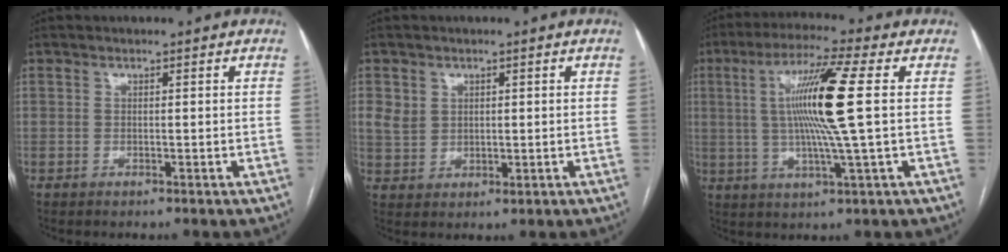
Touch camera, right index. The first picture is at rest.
{"total": 4.1, "force": [1.5, 3.4, 1.6], "torque": [-0.030, 0.005, 0.034]}
{"total": 12.9, "force": [1.6, -1.2, 12.8], "torque": [-0.243, 0.003, 0.026]}